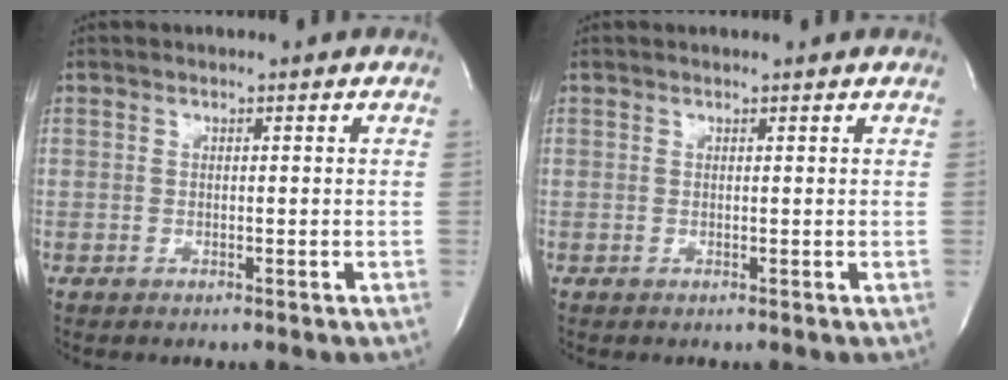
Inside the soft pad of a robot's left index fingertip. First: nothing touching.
{"total": 1.6, "force": [1.6, 0.0, 0.3], "torque": [-0.012, 0.005, 0.017]}